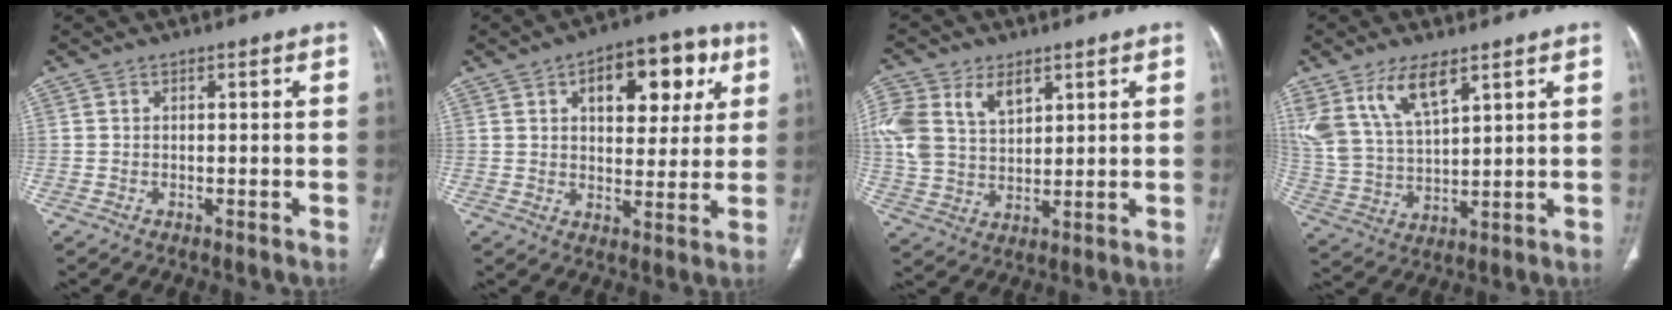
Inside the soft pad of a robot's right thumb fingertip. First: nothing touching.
{"total": 14.6, "force": [5.7, 8.0, 10.8], "torque": [-0.099, -0.002, 0.078]}
{"total": 15.7, "force": [6.6, 10.5, 9.6], "torque": [-0.215, -0.005, 0.131]}
{"total": 12.6, "force": [7.4, 5.3, 8.7], "torque": [-0.169, -0.024, 0.157]}